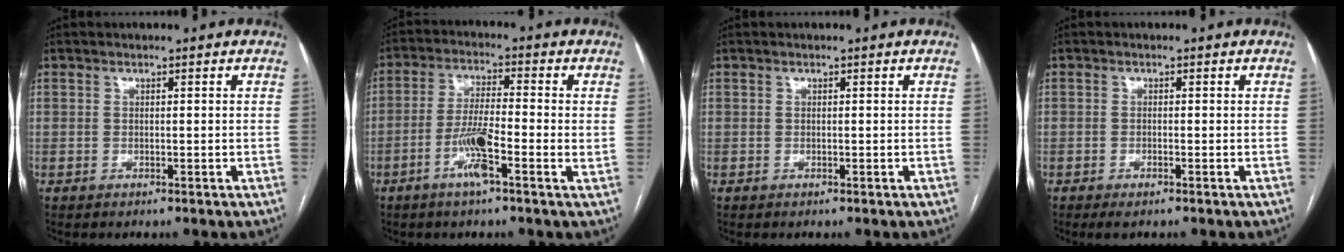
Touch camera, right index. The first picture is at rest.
{"total": 7.3, "force": [-2.6, 0.4, 6.8], "torque": [-0.130, -0.004, -0.054]}
{"total": 0.0}
{"total": 1.5, "force": [-0.9, 0.2, 1.2], "torque": [-0.022, -0.005, -0.015]}